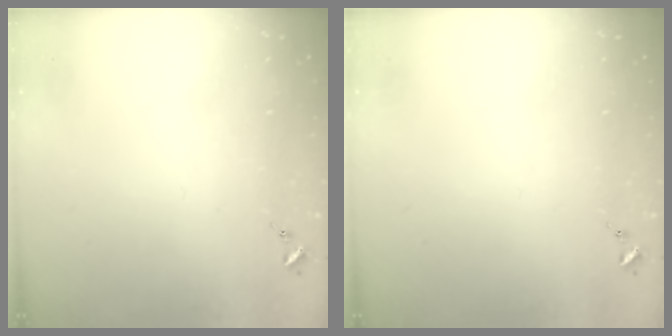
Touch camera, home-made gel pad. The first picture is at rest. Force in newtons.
{"total": 0.0}